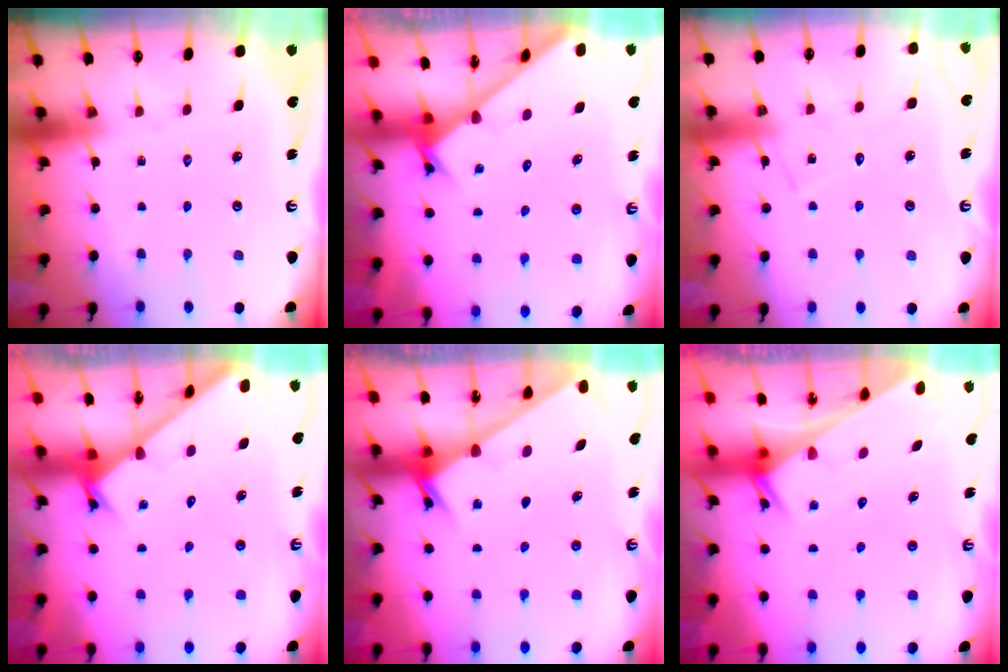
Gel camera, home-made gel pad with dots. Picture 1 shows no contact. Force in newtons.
{"total": 2.5, "press": 2.5, "slide": 0.3}
{"total": 8.6, "press": 8.6, "slide": 0.3}
{"total": 2.6, "press": 2.6, "slide": 0.2}
{"total": 2.5, "press": 2.5, "slide": 0.2}
{"total": 2.5, "press": 2.5, "slide": 0.1}